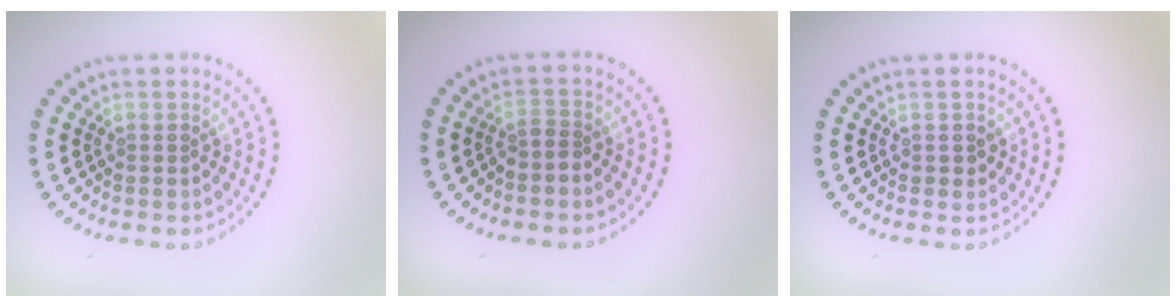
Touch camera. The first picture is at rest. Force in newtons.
{"total": 1.1, "press": 0.7, "slide": 0.8}
{"total": 0.8, "press": 0.8, "slide": 0.2}